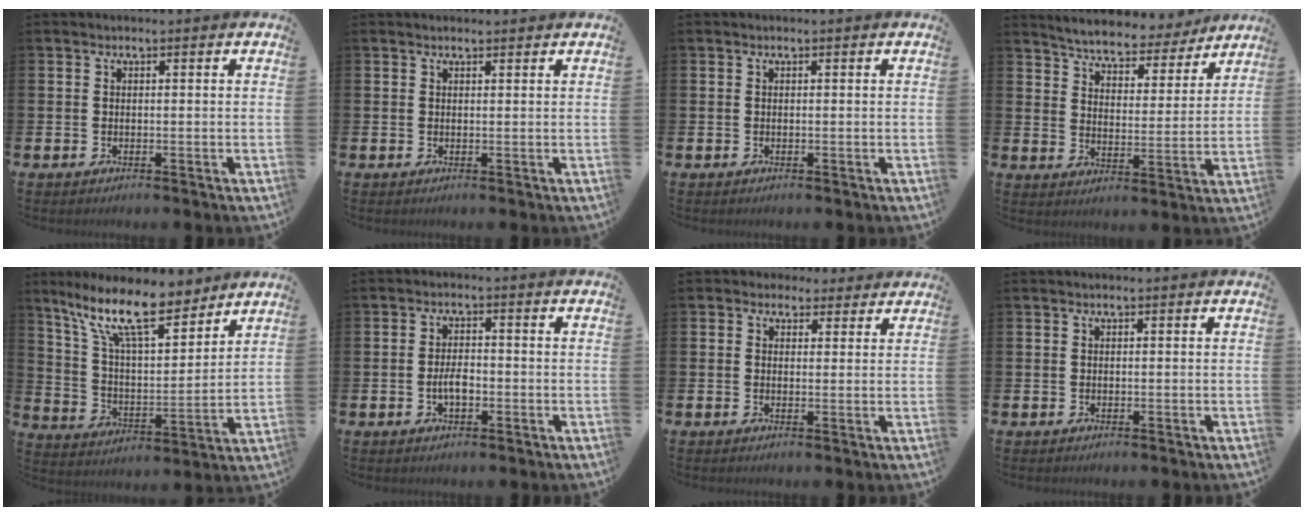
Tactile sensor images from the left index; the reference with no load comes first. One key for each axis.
{"total": 0.8, "fx": 0.8, "fy": 0.2, "fz": 0.2, "tx": 0.009, "ty": -0.004, "tz": 0.011}
{"total": 0.0}
{"total": 6.1, "fx": 6.0, "fy": 1.0, "fz": 0.8, "tx": -0.037, "ty": -0.047, "tz": 0.100}
{"total": 13.5, "fx": 10.4, "fy": 4.0, "fz": 7.7, "tx": -0.161, "ty": -0.053, "tz": 0.179}
{"total": 3.0, "fx": -0.7, "fy": 1.4, "fz": 2.5, "tx": -0.035, "ty": -0.001, "tz": -0.017}
{"total": 2.7, "fx": 2.1, "fy": 1.6, "fz": -0.1, "tx": 0.005, "ty": -0.004, "tz": 0.035}
{"total": 0.0}